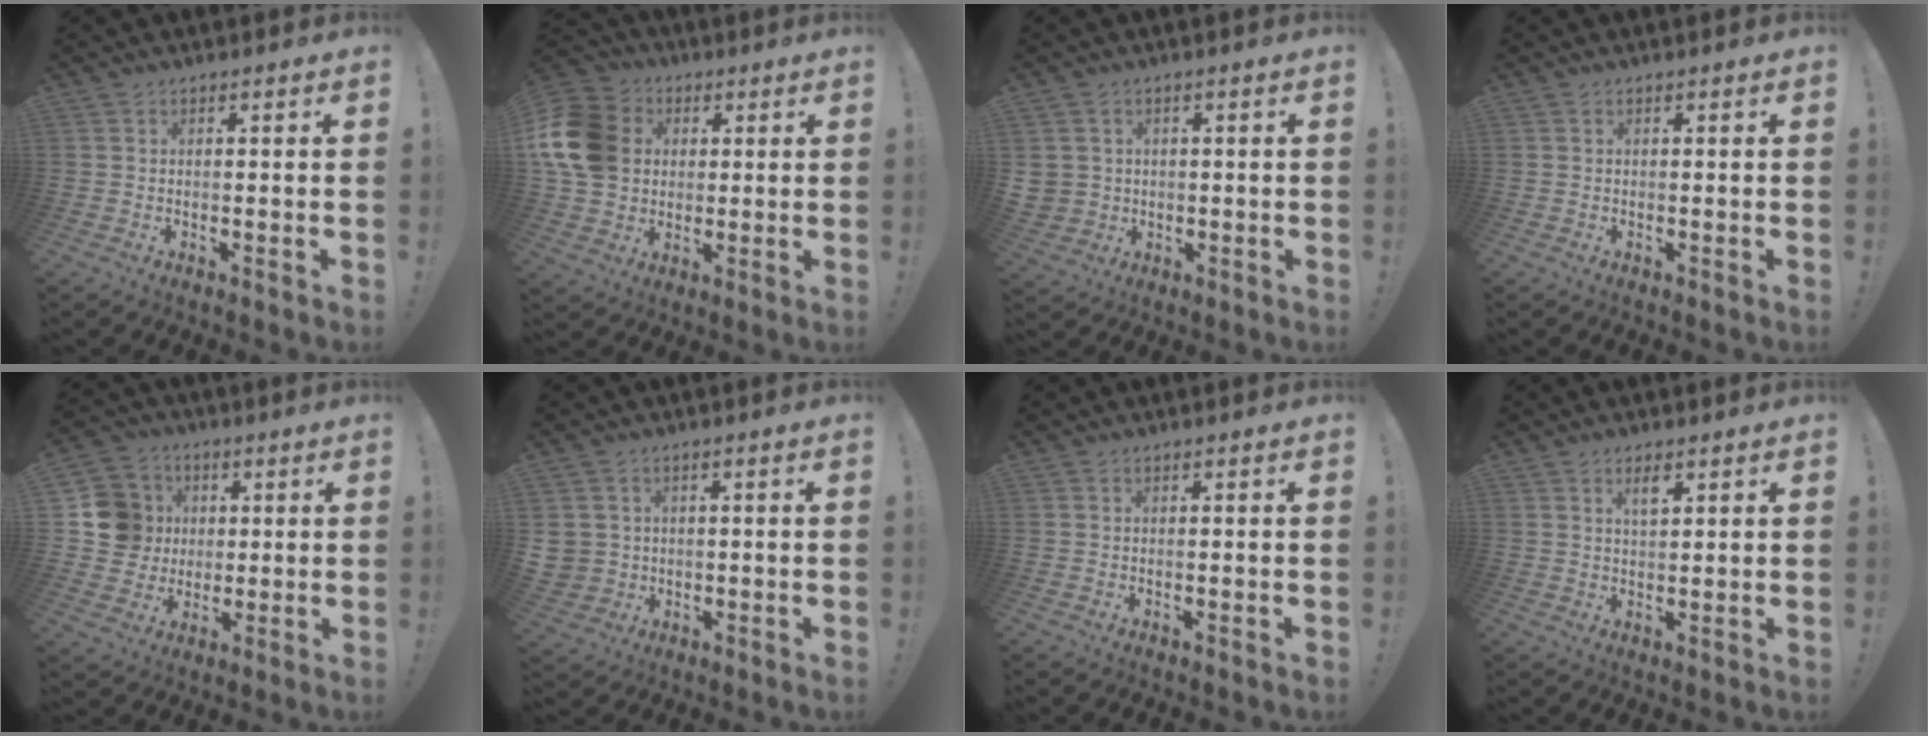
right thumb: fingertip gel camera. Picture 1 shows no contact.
{"total": 17.2, "force": [2.8, 14.0, 9.6], "torque": [-0.169, 0.001, 0.058]}
{"total": 3.8, "force": [0.9, 3.6, 1.0], "torque": [-0.027, -0.002, 0.019]}
{"total": 0.0}
{"total": 13.4, "force": [2.0, 12.5, 4.2], "torque": [-0.058, 0.001, 0.048]}
{"total": 4.6, "force": [0.9, 4.4, 1.1], "torque": [-0.025, -0.003, 0.020]}
{"total": 0.0}
{"total": 4.0, "force": [2.2, 1.5, 3.0], "torque": [-0.045, -0.010, 0.034]}